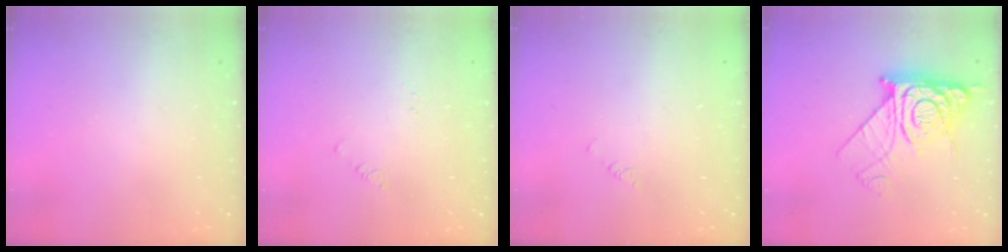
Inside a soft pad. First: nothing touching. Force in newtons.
{"total": 2.2, "press": 2.2, "slide": 0.2}
{"total": 1.1, "press": 1.1, "slide": 0.1}
{"total": 12.8, "press": 12.8, "slide": 1.3}